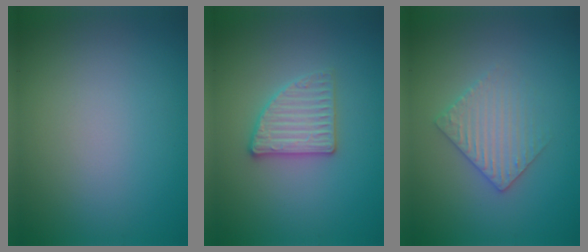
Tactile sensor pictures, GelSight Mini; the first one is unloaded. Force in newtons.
{"total": 2.8, "press": 2.7, "slide": 0.5}
{"total": 3.0, "press": 2.9, "slide": 0.6}